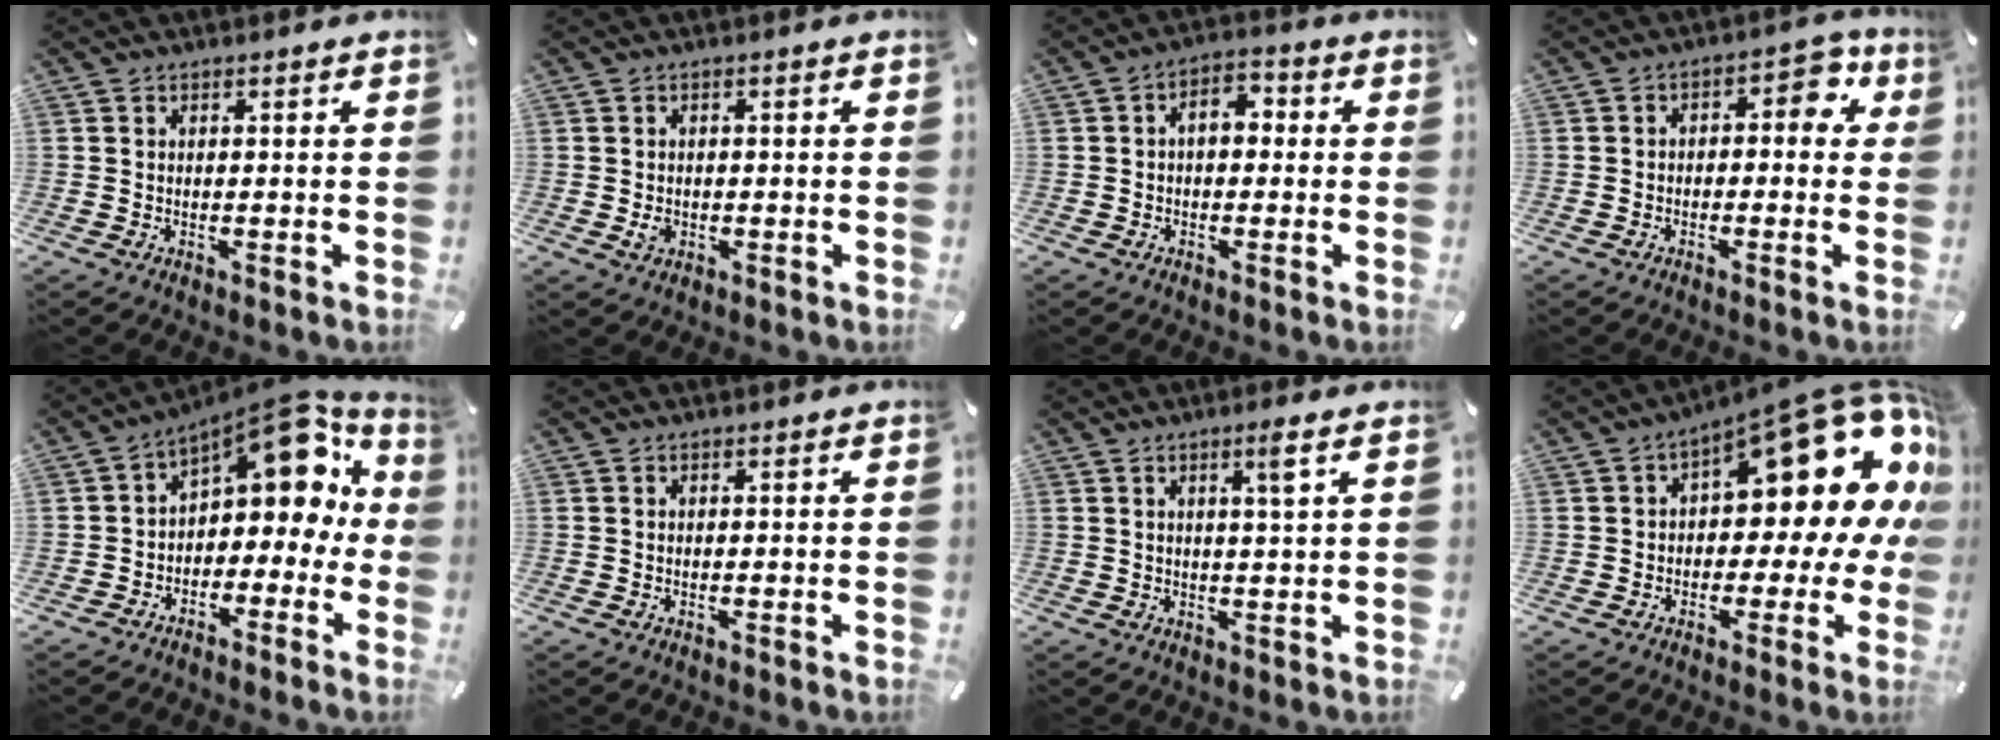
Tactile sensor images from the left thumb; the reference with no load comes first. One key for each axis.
{"total": 2.3, "fx": -0.6, "fy": 1.8, "fz": 1.3, "tx": -0.022, "ty": 0.004, "tz": -0.010}
{"total": 5.3, "fx": -0.5, "fy": 3.4, "fz": 4.0, "tx": -0.061, "ty": 0.012, "tz": -0.014}
{"total": 5.9, "fx": 0.3, "fy": 3.7, "fz": 4.5, "tx": -0.056, "ty": 0.005, "tz": -0.003}
{"total": 11.3, "fx": 6.4, "fy": 5.9, "fz": 7.2, "tx": -0.100, "ty": -0.059, "tz": 0.109}
{"total": 0.0}
{"total": 3.9, "fx": 2.0, "fy": -0.2, "fz": 3.3, "tx": -0.059, "ty": -0.005, "tz": 0.029}
{"total": 19.4, "fx": 8.7, "fy": 8.8, "fz": 15.0, "tx": -0.180, "ty": -0.074, "tz": 0.141}